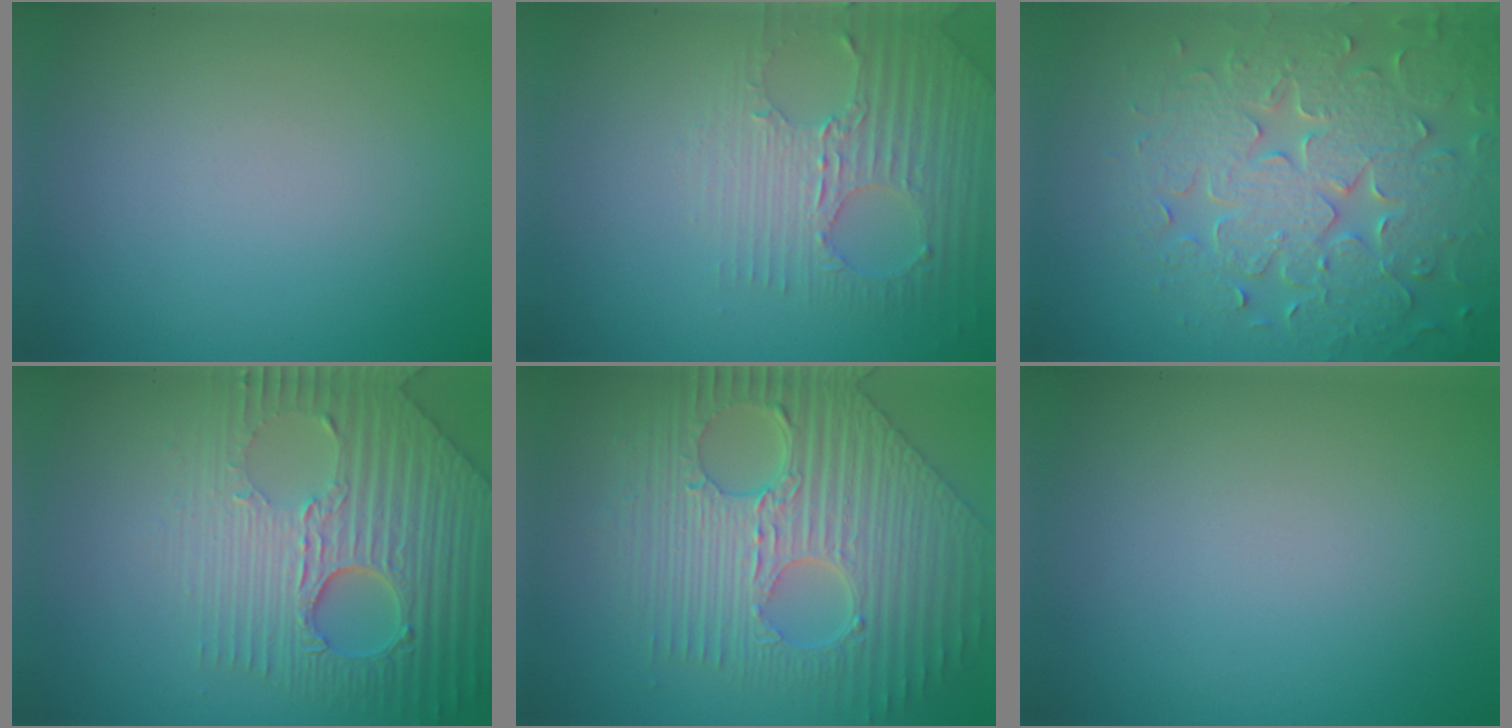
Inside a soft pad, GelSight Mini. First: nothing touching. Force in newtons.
{"total": 3.2, "press": 3.1, "slide": 0.7}
{"total": 8.1, "press": 6.2, "slide": 5.1}
{"total": 7.1, "press": 5.7, "slide": 4.2}
{"total": 9.9, "press": 6.9, "slide": 7.0}
{"total": 0.0}